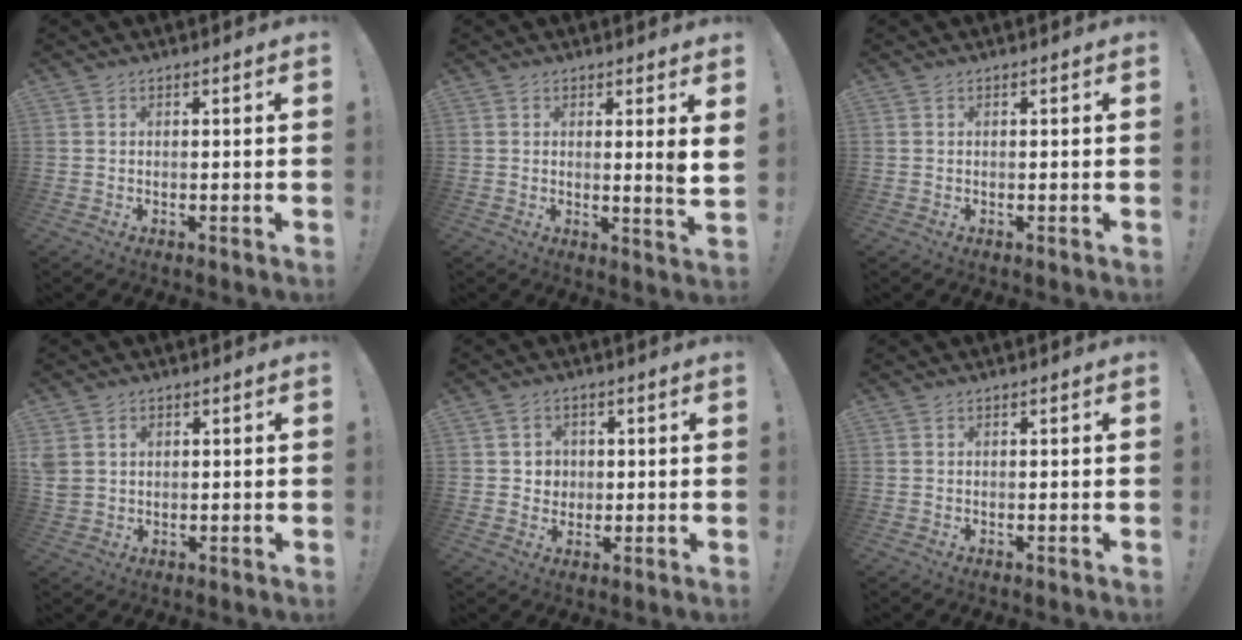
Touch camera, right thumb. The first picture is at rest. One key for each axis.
{"total": 4.0, "fx": 1.7, "fy": -0.6, "fz": 3.6, "tx": -0.043, "ty": -0.025, "tz": 0.023}
{"total": 0.0}
{"total": 3.5, "fx": 1.3, "fy": 2.9, "fz": 1.5, "tx": -0.026, "ty": -0.007, "tz": 0.023}
{"total": 4.5, "fx": 1.0, "fy": 4.3, "fz": 0.9, "tx": -0.020, "ty": -0.002, "tz": 0.020}
{"total": 0.0}